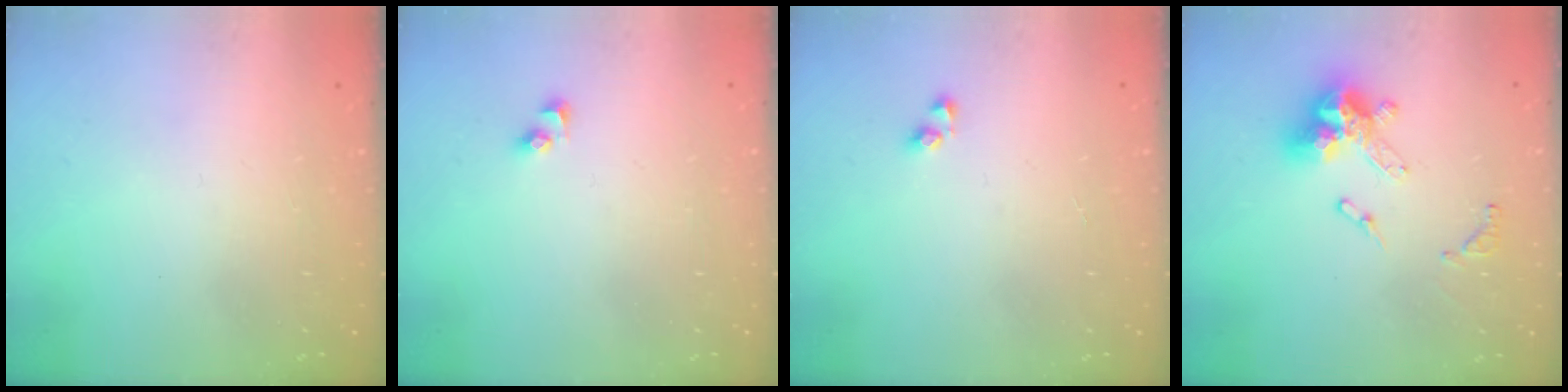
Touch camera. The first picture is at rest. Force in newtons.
{"total": 2.3, "press": 2.3, "slide": 0.2}
{"total": 2.9, "press": 2.9, "slide": 0.3}
{"total": 13.5, "press": 13.4, "slide": 1.3}